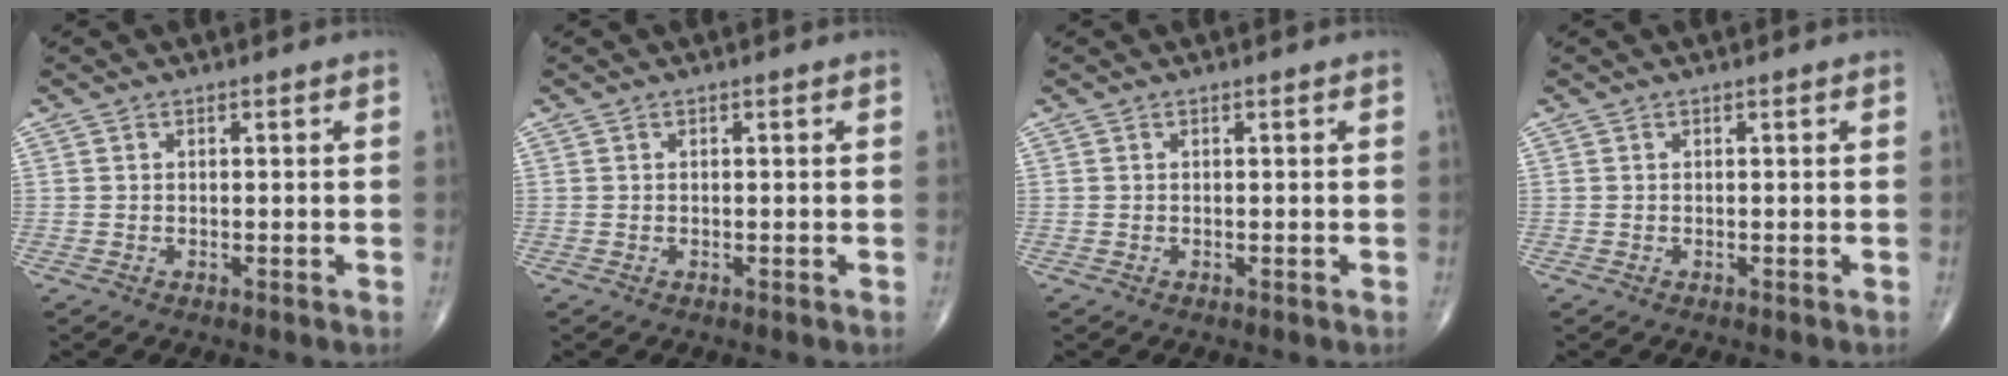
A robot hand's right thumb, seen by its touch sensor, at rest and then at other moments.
{"total": 0.0}
{"total": 0.0}
{"total": 0.0}